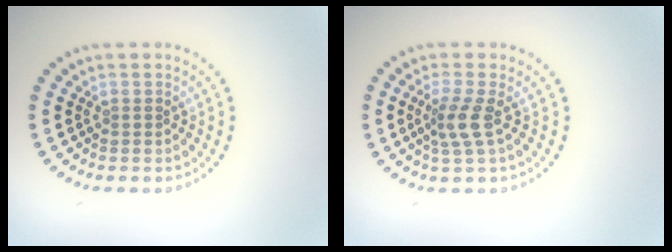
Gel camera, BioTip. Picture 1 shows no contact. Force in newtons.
{"total": 2.5, "press": 1.9, "slide": 1.7}